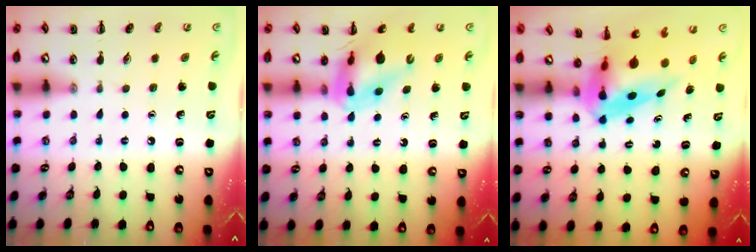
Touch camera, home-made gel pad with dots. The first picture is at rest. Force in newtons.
{"total": 12.4, "press": 11.9, "slide": 3.5}
{"total": 7.1, "press": 6.7, "slide": 2.2}